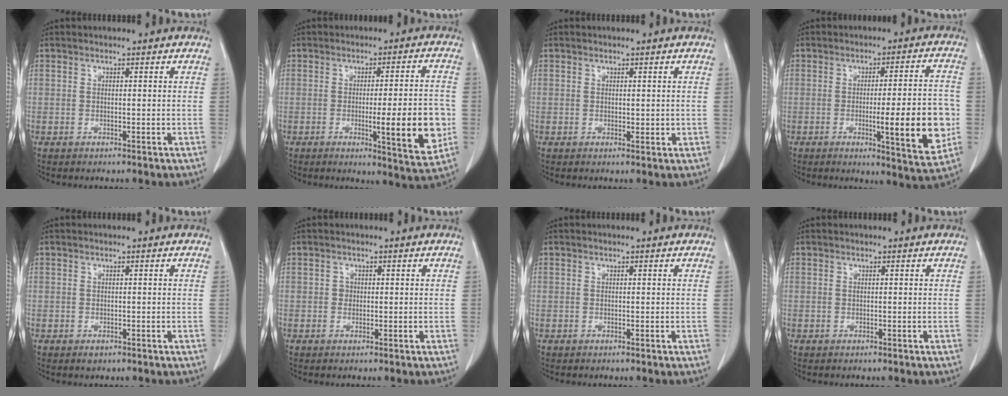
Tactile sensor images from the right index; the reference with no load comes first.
{"total": 11.4, "force": [-2.2, 1.2, 11.1], "torque": [-0.144, -0.009, -0.024]}
{"total": 1.3, "force": [0.2, 0.7, 1.1], "torque": [-0.014, -0.006, 0.006]}
{"total": 12.7, "force": [-2.4, 1.5, 12.4], "torque": [-0.162, -0.004, -0.026]}
{"total": 0.7, "force": [-0.4, 0.5, 0.2], "torque": [-0.003, 0.002, -0.003]}
{"total": 0.9, "force": [0.0, 0.8, 0.3], "torque": [0.000, 0.003, 0.001]}
{"total": 0.0}
{"total": 0.0}